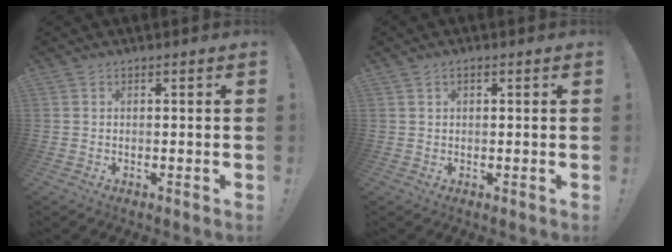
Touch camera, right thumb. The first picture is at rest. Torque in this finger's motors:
{"motor_torque": [0.00, 0.00, -0.04, 0.03, 0.10]}